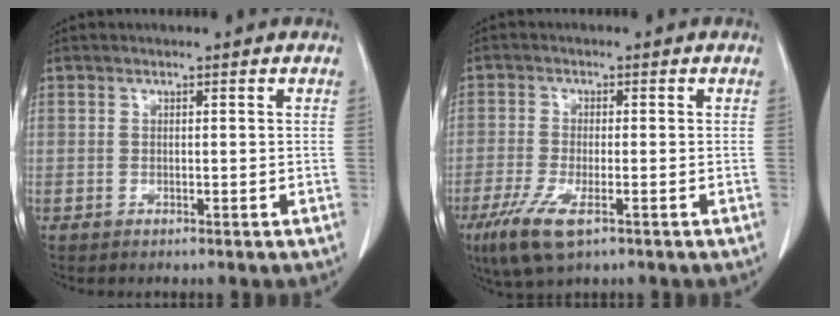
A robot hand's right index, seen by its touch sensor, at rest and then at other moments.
{"total": 7.2, "force": [-4.1, 1.9, 5.6], "torque": [-0.117, -0.020, -0.071]}